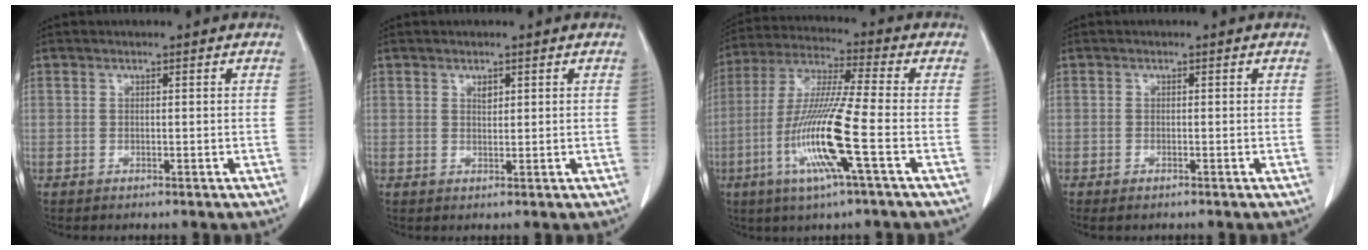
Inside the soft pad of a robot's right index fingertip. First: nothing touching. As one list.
[{"total": 1.1, "force": [0.6, 0.6, 0.6], "torque": [-0.010, -0.003, 0.012]}, {"total": 14.0, "force": [-4.4, -0.5, 13.3], "torque": [-0.275, -0.015, -0.093]}, {"total": 0.9, "force": [-0.7, 0.3, 0.6], "torque": [-0.012, -0.002, -0.007]}]